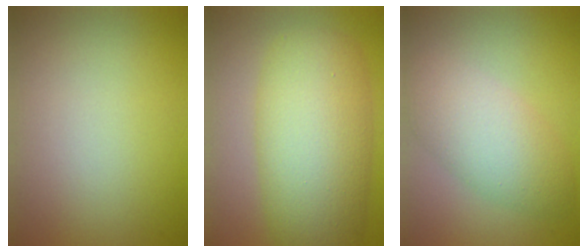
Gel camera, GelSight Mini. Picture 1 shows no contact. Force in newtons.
{"total": 9.5, "press": 9.5, "slide": 0.2}
{"total": 4.6, "press": 4.6, "slide": 0.0}